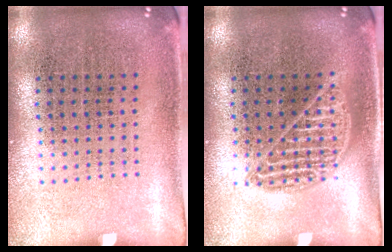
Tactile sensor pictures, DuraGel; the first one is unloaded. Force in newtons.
{"total": 0.9, "press": 0.9, "slide": 0.1}